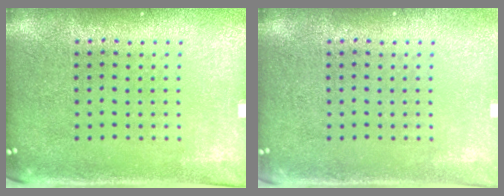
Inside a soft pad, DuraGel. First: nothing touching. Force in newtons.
{"total": 0.6, "press": 0.6, "slide": 0.1}